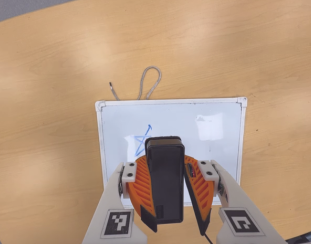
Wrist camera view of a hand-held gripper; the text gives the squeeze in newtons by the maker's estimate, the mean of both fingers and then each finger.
{"total": 10.8, "left": 10.3, "right": 11.4}